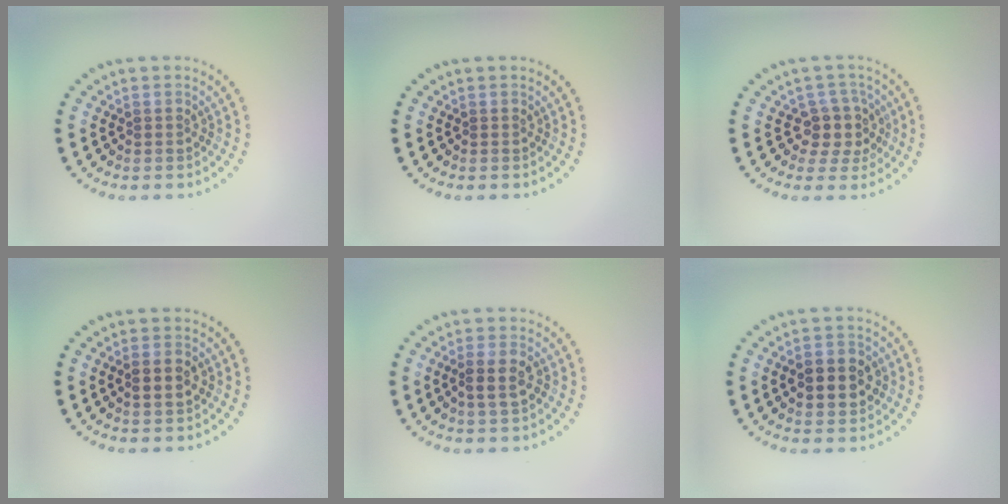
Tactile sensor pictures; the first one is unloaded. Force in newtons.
{"total": 0.0}
{"total": 2.9, "press": 2.3, "slide": 1.7}
{"total": 1.8, "press": 1.8, "slide": 0.3}
{"total": 2.5, "press": 2.4, "slide": 0.5}
{"total": 3.5, "press": 3.5, "slide": 0.2}